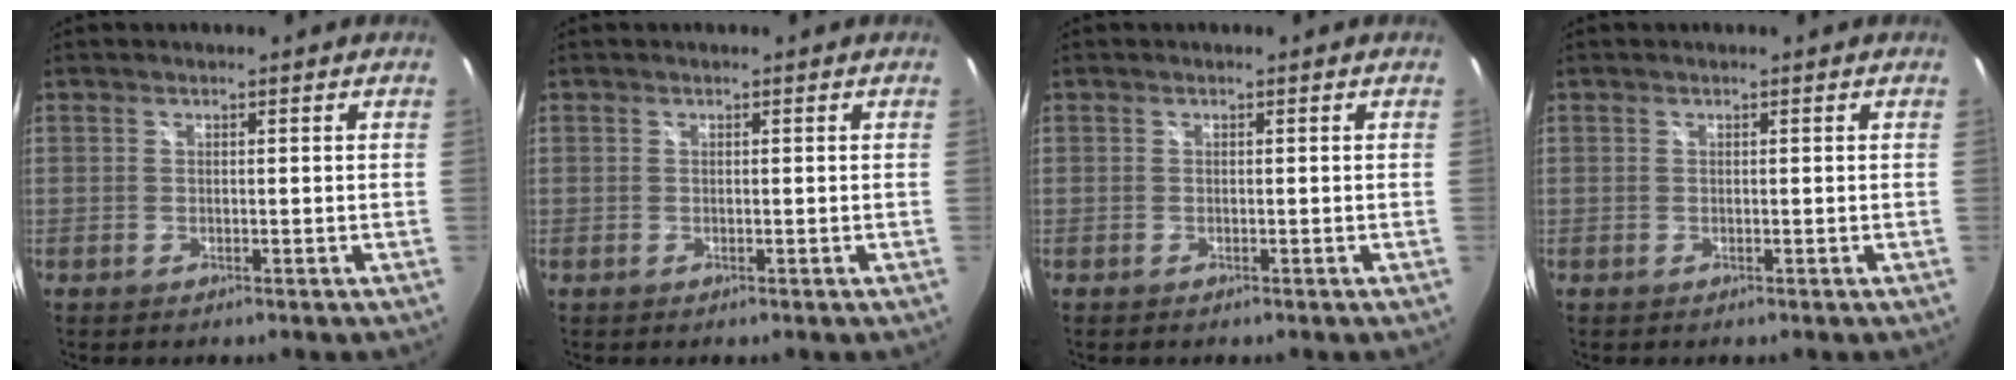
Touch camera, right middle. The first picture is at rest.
{"total": 0.0}
{"total": 0.0}
{"total": 0.0}